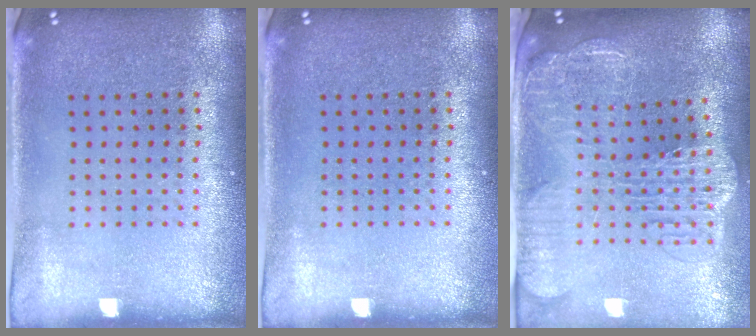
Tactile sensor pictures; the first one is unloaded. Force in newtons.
{"total": 0.0}
{"total": 3.3, "press": 2.6, "slide": 1.9}